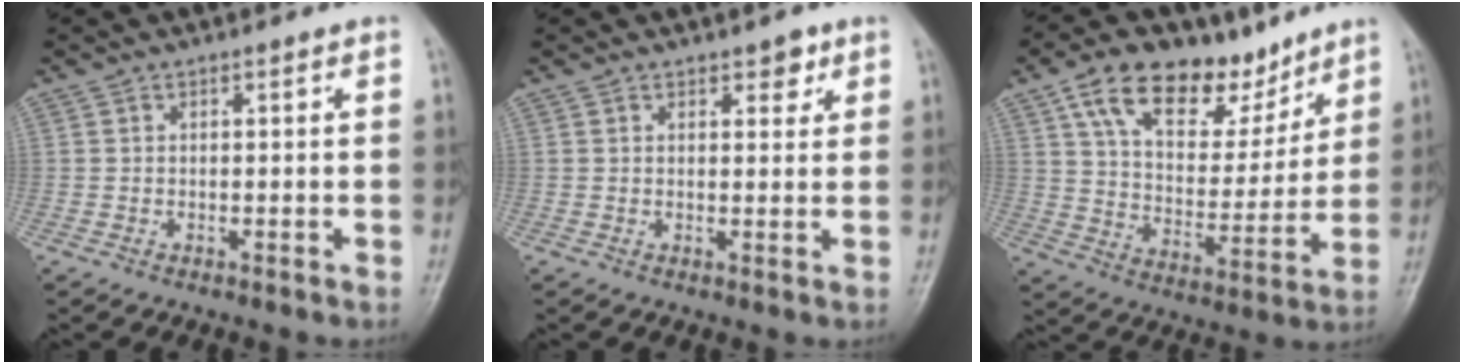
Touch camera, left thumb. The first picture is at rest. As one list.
[{"total": 2.8, "force": [1.7, 1.5, 1.6], "torque": [-0.004, -0.008, 0.023]}, {"total": 19.1, "force": [11.8, 10.5, 10.7], "torque": [-0.128, -0.041, 0.203]}]